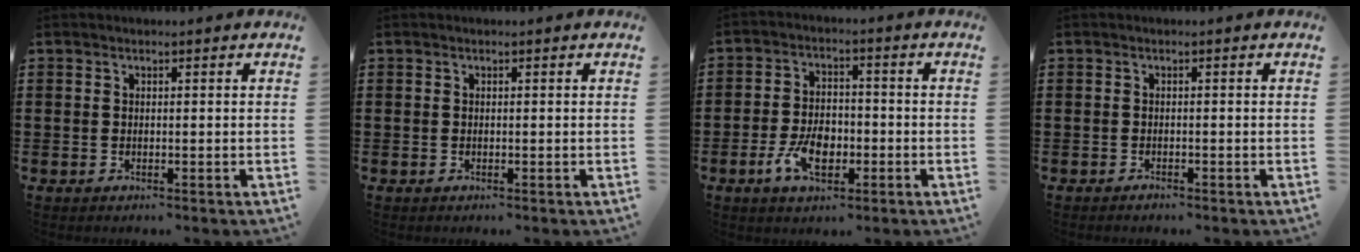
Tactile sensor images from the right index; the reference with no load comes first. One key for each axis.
{"total": 0.0}
{"total": 6.6, "fx": -2.4, "fy": 3.9, "fz": 4.8, "tx": -0.099, "ty": 0.006, "tz": -0.045}
{"total": 0.8, "fx": -0.7, "fy": 0.2, "fz": 0.2, "tx": -0.006, "ty": -0.001, "tz": -0.014}